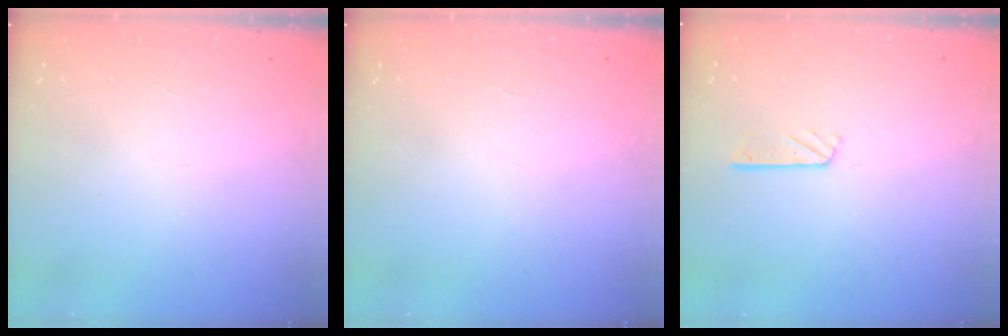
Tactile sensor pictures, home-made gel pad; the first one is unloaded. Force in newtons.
{"total": 0.0}
{"total": 3.0, "press": 3.0, "slide": 0.3}